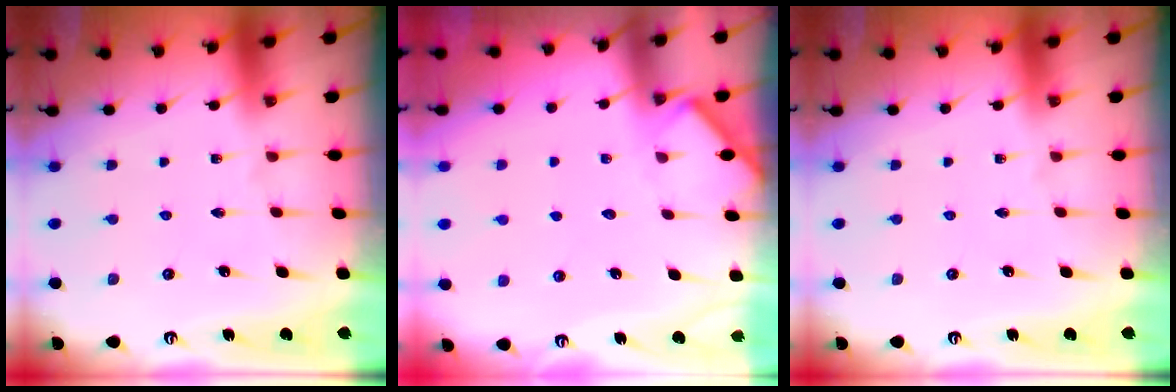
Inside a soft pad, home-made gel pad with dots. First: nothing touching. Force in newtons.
{"total": 4.4, "press": 4.4, "slide": 0.5}
{"total": 0.0}